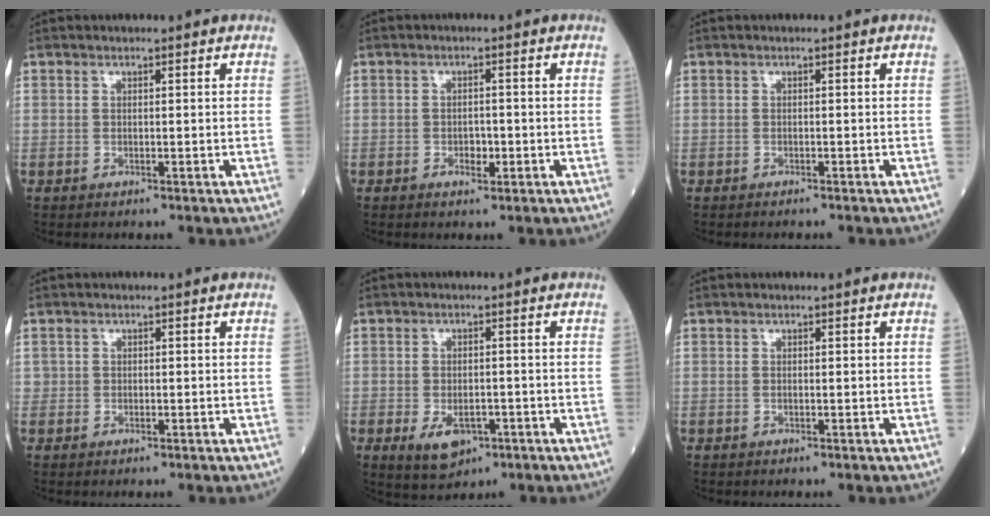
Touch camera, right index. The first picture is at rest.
{"total": 2.1, "force": [-0.7, 1.2, 1.5], "torque": [-0.018, 0.005, -0.009]}
{"total": 1.2, "force": [-1.1, 0.1, 0.4], "torque": [-0.005, -0.001, -0.015]}
{"total": 0.7, "force": [-0.1, 0.6, 0.2], "torque": [0.001, 0.001, -0.001]}
{"total": 5.8, "force": [-2.5, 3.4, 3.9], "torque": [-0.067, -0.004, -0.031]}
{"total": 0.0}